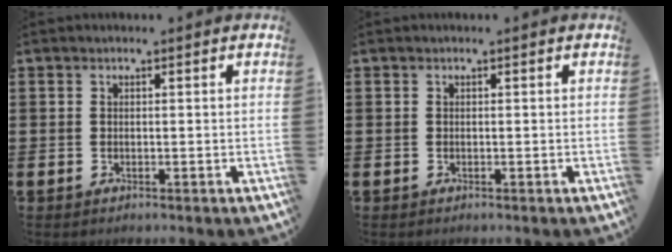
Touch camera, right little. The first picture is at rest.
{"total": 0.0}